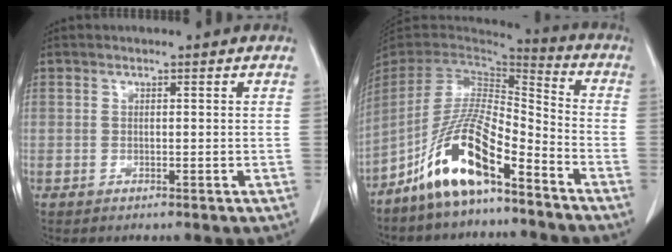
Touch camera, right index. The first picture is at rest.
{"total": 13.4, "force": [-8.4, 2.8, 10.1], "torque": [-0.205, 0.002, -0.157]}